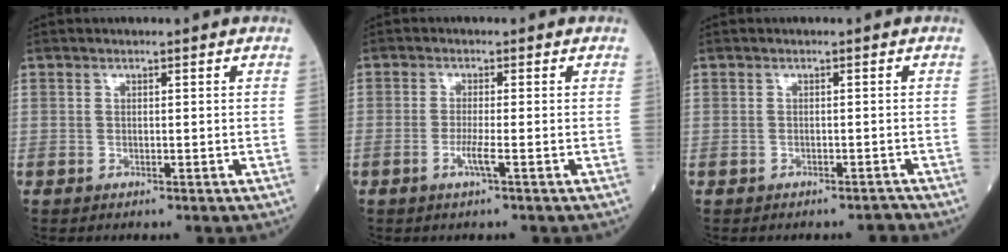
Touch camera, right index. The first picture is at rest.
{"total": 2.3, "force": [-0.8, -0.5, 2.1], "torque": [-0.046, -0.005, -0.020]}
{"total": 0.8, "force": [-0.8, 0.1, 0.2], "torque": [0.002, 0.000, -0.012]}